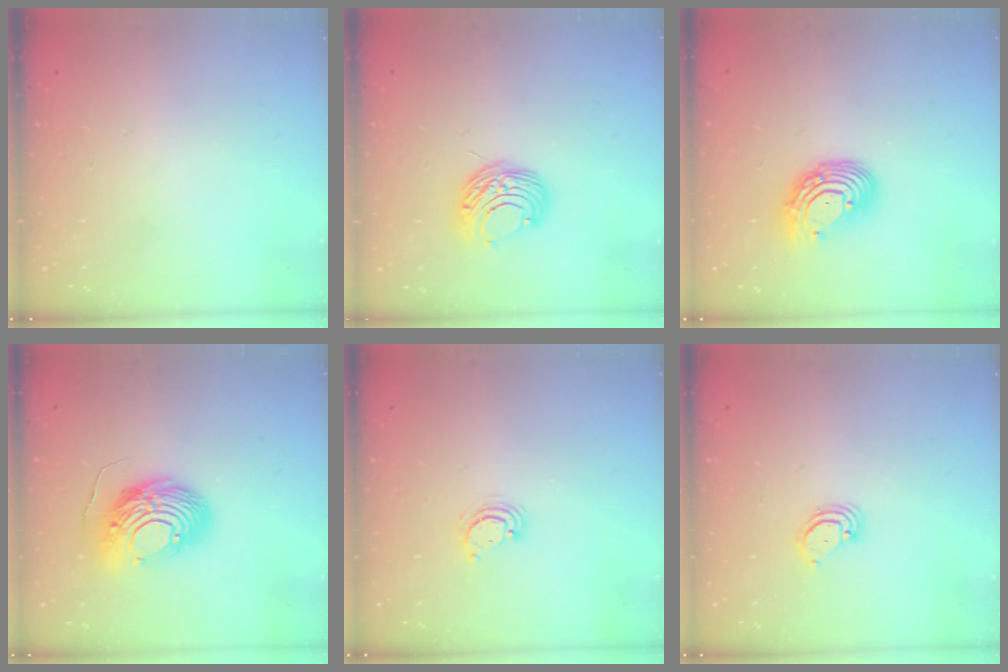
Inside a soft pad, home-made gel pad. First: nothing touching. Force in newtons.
{"total": 8.7, "press": 8.7, "slide": 0.6}
{"total": 10.8, "press": 10.8, "slide": 1.0}
{"total": 12.4, "press": 12.3, "slide": 1.1}
{"total": 3.3, "press": 3.3, "slide": 0.3}
{"total": 3.0, "press": 3.0, "slide": 0.2}